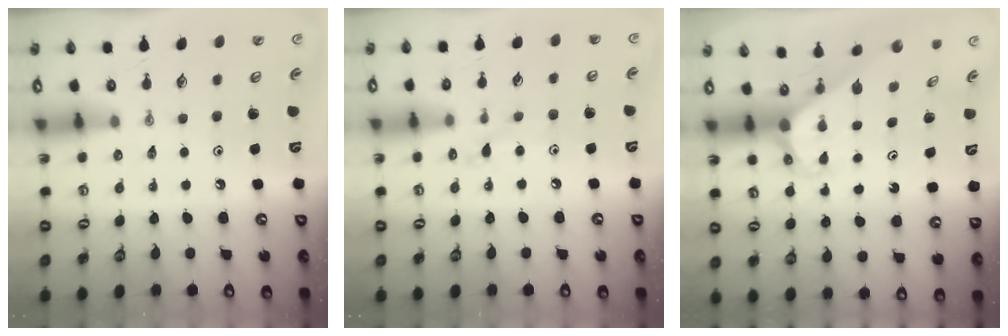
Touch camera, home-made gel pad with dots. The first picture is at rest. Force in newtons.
{"total": 8.4, "press": 8.4, "slide": 0.6}
{"total": 3.1, "press": 3.1, "slide": 0.2}